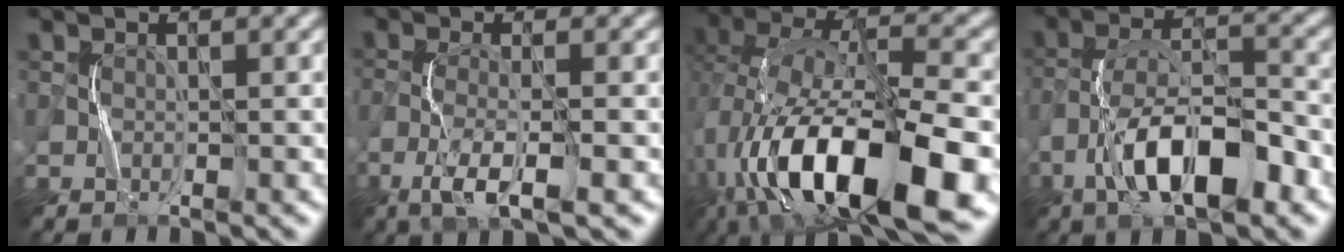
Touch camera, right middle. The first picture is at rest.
{"total": 3.9, "force": [-2.2, 0.9, 3.1], "torque": [-0.064, -0.005, -0.048]}
{"total": 15.8, "force": [-6.4, 6.7, 12.8], "torque": [-0.218, 0.001, -0.111]}
{"total": 8.1, "force": [-4.1, 3.0, 6.3], "torque": [-0.111, 0.015, -0.073]}